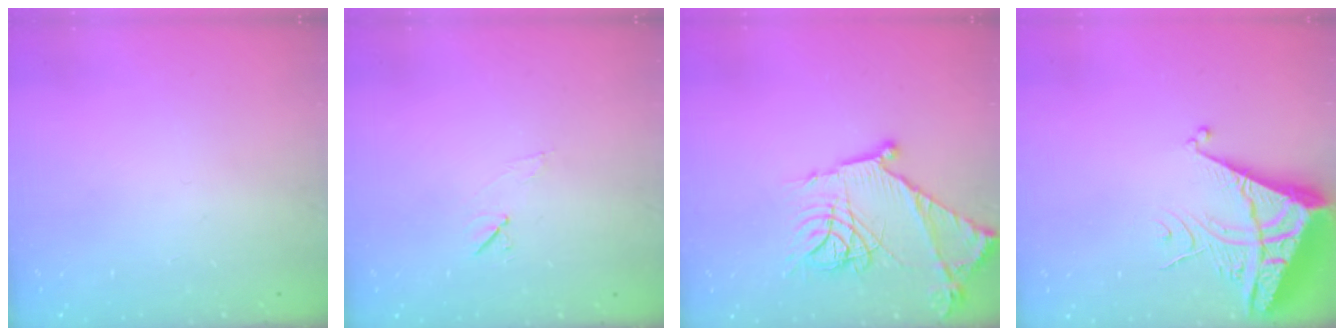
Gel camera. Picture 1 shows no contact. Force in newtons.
{"total": 5.2, "press": 4.7, "slide": 2.1}
{"total": 16.5, "press": 16.4, "slide": 1.1}
{"total": 8.3, "press": 8.2, "slide": 1.0}